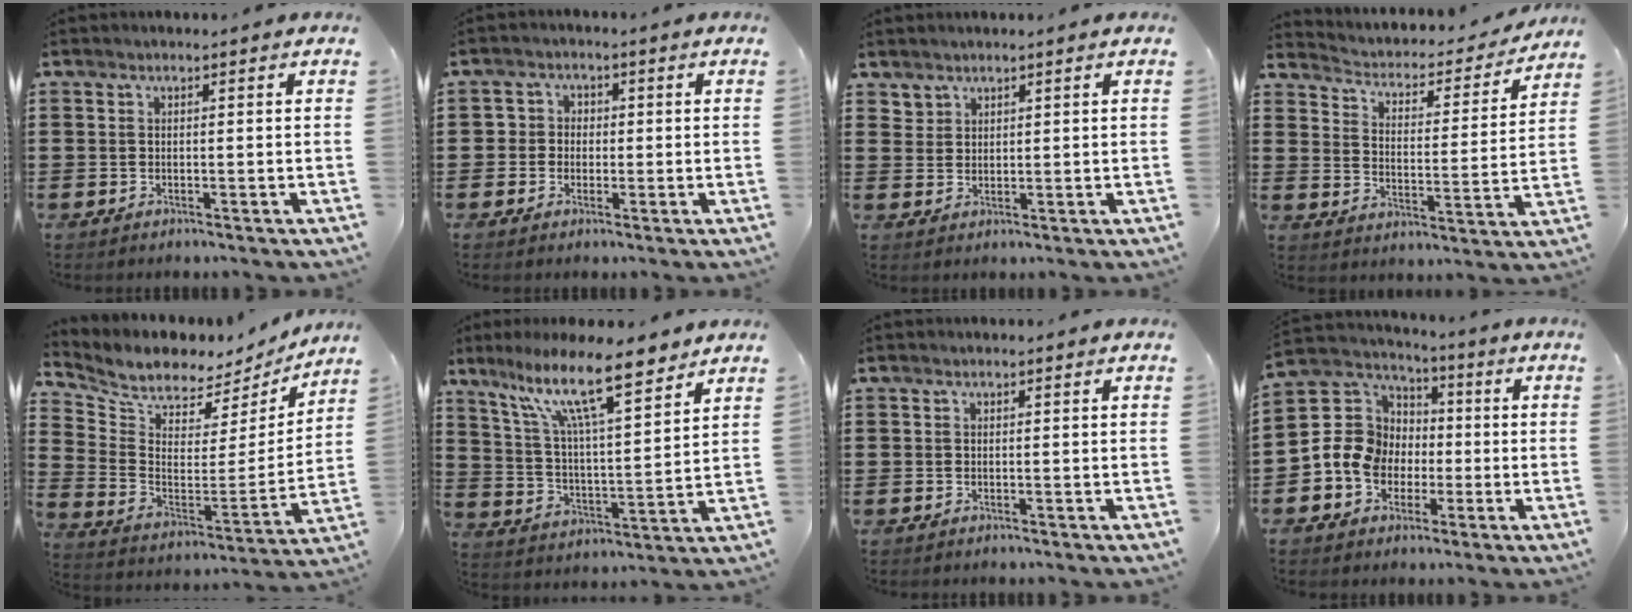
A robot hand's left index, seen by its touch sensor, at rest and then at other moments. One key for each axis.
{"total": 2.7, "fx": -0.5, "fy": 2.6, "fz": 0.4, "tx": -0.020, "ty": 0.009, "tz": -0.016}
{"total": 2.1, "fx": 1.8, "fy": 1.0, "fz": 0.0, "tx": -0.005, "ty": 0.003, "tz": 0.037}
{"total": 2.4, "fx": 2.2, "fy": 1.0, "fz": 0.6, "tx": -0.029, "ty": -0.023, "tz": 0.026}
{"total": 6.1, "fx": 5.8, "fy": 1.9, "fz": 0.3, "tx": -0.042, "ty": -0.057, "tz": 0.097}
{"total": 13.2, "fx": 9.6, "fy": 2.4, "fz": 8.7, "tx": -0.183, "ty": -0.034, "tz": 0.166}
{"total": 0.0}
{"total": 10.2, "fx": -2.0, "fy": 9.2, "fz": 3.9, "tx": -0.123, "ty": 0.017, "tz": -0.041}